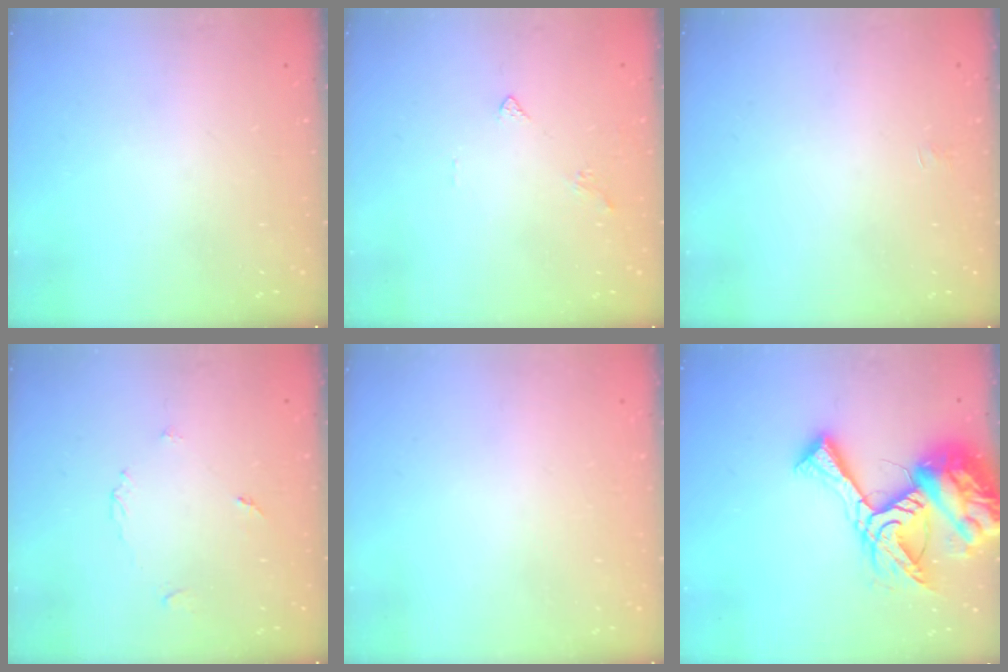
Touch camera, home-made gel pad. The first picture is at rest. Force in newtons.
{"total": 2.0, "press": 1.9, "slide": 0.6}
{"total": 1.3, "press": 1.2, "slide": 0.2}
{"total": 3.8, "press": 3.8, "slide": 0.5}
{"total": 1.8, "press": 1.8, "slide": 0.1}
{"total": 21.2, "press": 21.1, "slide": 2.2}